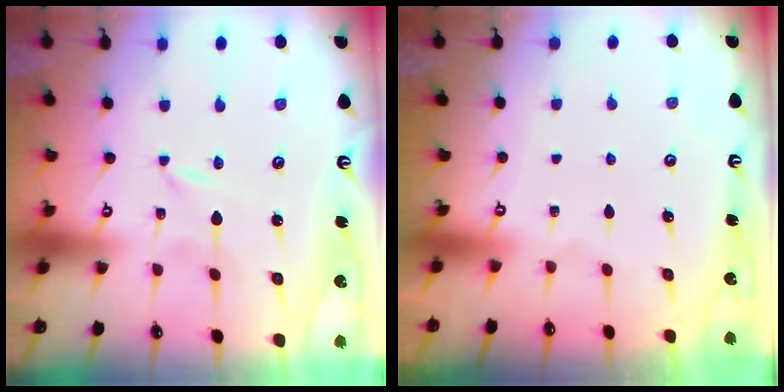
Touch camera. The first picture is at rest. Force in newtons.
{"total": 0.0}